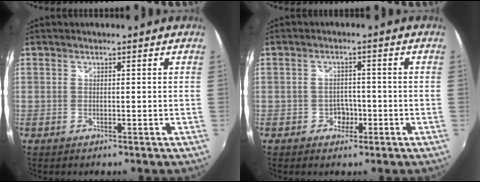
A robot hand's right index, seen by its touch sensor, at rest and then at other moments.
{"total": 2.9, "force": [-1.2, 2.5, 0.9], "torque": [-0.018, 0.006, -0.015]}